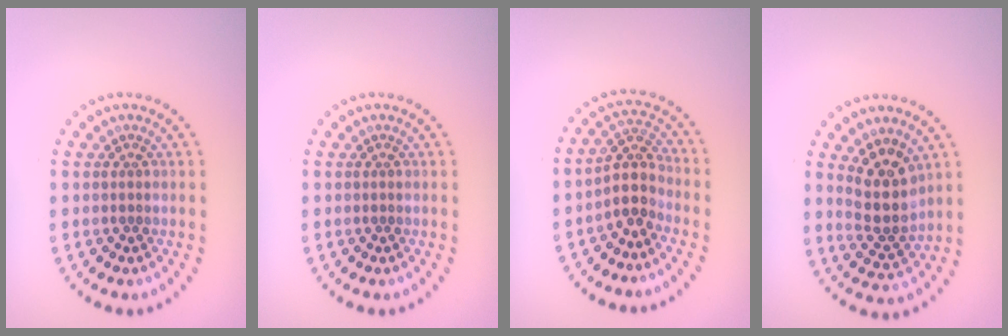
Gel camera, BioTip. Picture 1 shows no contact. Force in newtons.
{"total": 0.0}
{"total": 3.2, "press": 2.5, "slide": 2.1}
{"total": 4.4, "press": 3.8, "slide": 2.2}